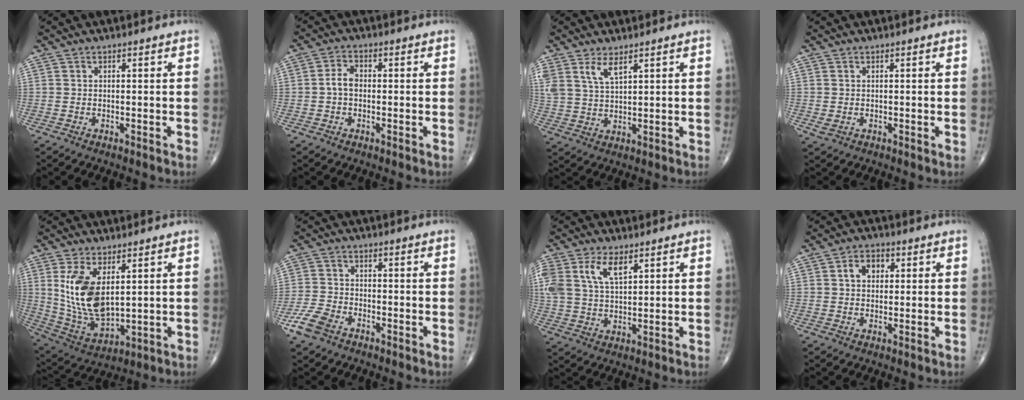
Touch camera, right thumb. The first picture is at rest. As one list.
[{"total": 3.1, "force": [-0.4, 2.1, 2.3], "torque": [-0.039, 0.011, -0.014]}, {"total": 5.5, "force": [3.4, 2.1, 3.8], "torque": [-0.076, -0.015, 0.074]}, {"total": 1.4, "force": [0.0, 0.9, 1.0], "torque": [-0.018, -0.004, 0.002]}, {"total": 14.2, "force": [3.4, 7.4, 11.6], "torque": [-0.215, -0.021, 0.088]}, {"total": 6.2, "force": [-3.9, 3.5, 3.3], "torque": [-0.076, 0.012, -0.080]}, {"total": 10.6, "force": [4.7, 5.6, 7.7], "torque": [-0.164, -0.006, 0.097]}, {"total": 4.6, "force": [1.0, 3.4, 2.9], "torque": [-0.035, 0.010, 0.013]}]